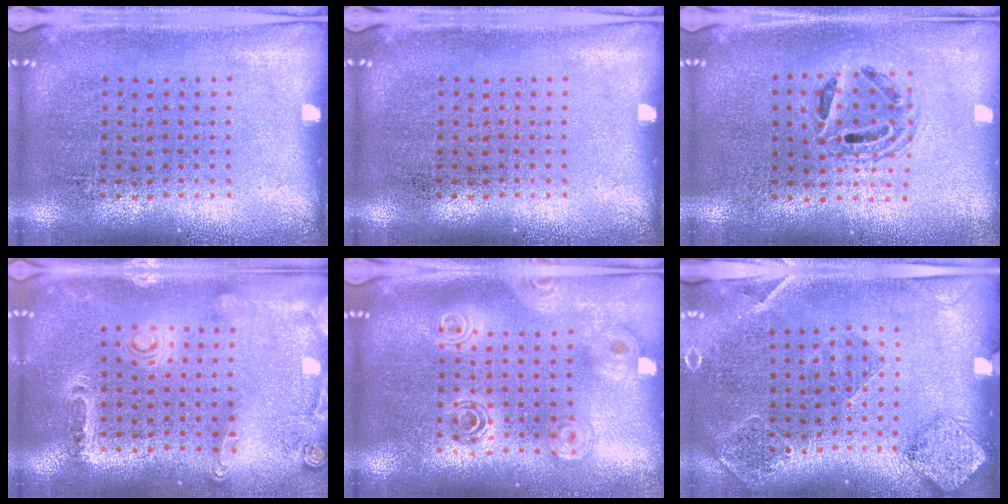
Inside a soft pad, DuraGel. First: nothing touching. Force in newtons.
{"total": 0.0}
{"total": 1.4, "press": 1.3, "slide": 0.7}
{"total": 0.8, "press": 0.7, "slide": 0.3}
{"total": 1.8, "press": 1.6, "slide": 0.9}
{"total": 1.6, "press": 1.5, "slide": 0.3}